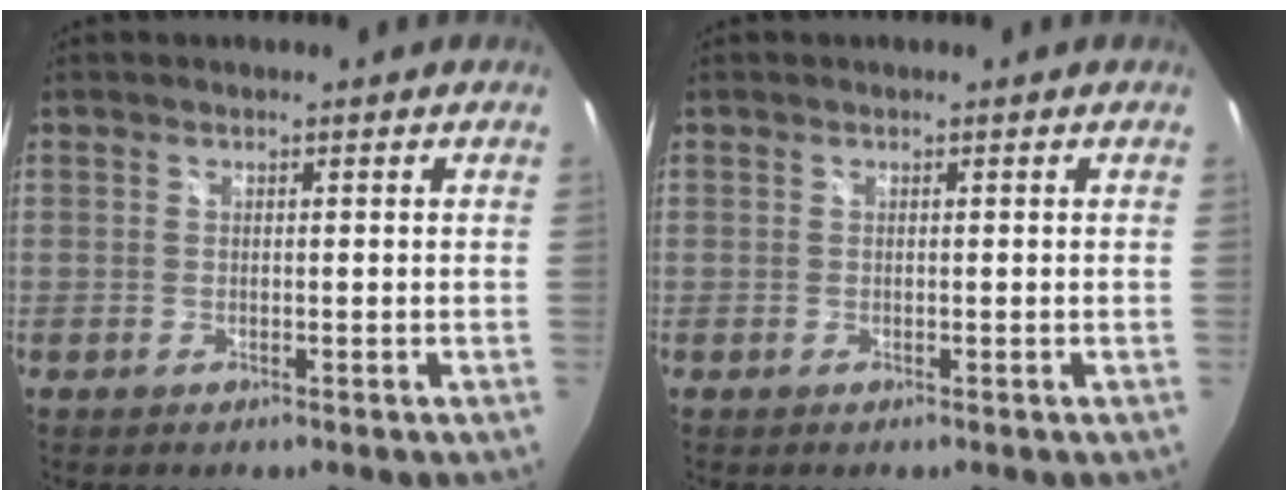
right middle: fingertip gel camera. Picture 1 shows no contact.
{"total": 0.0}